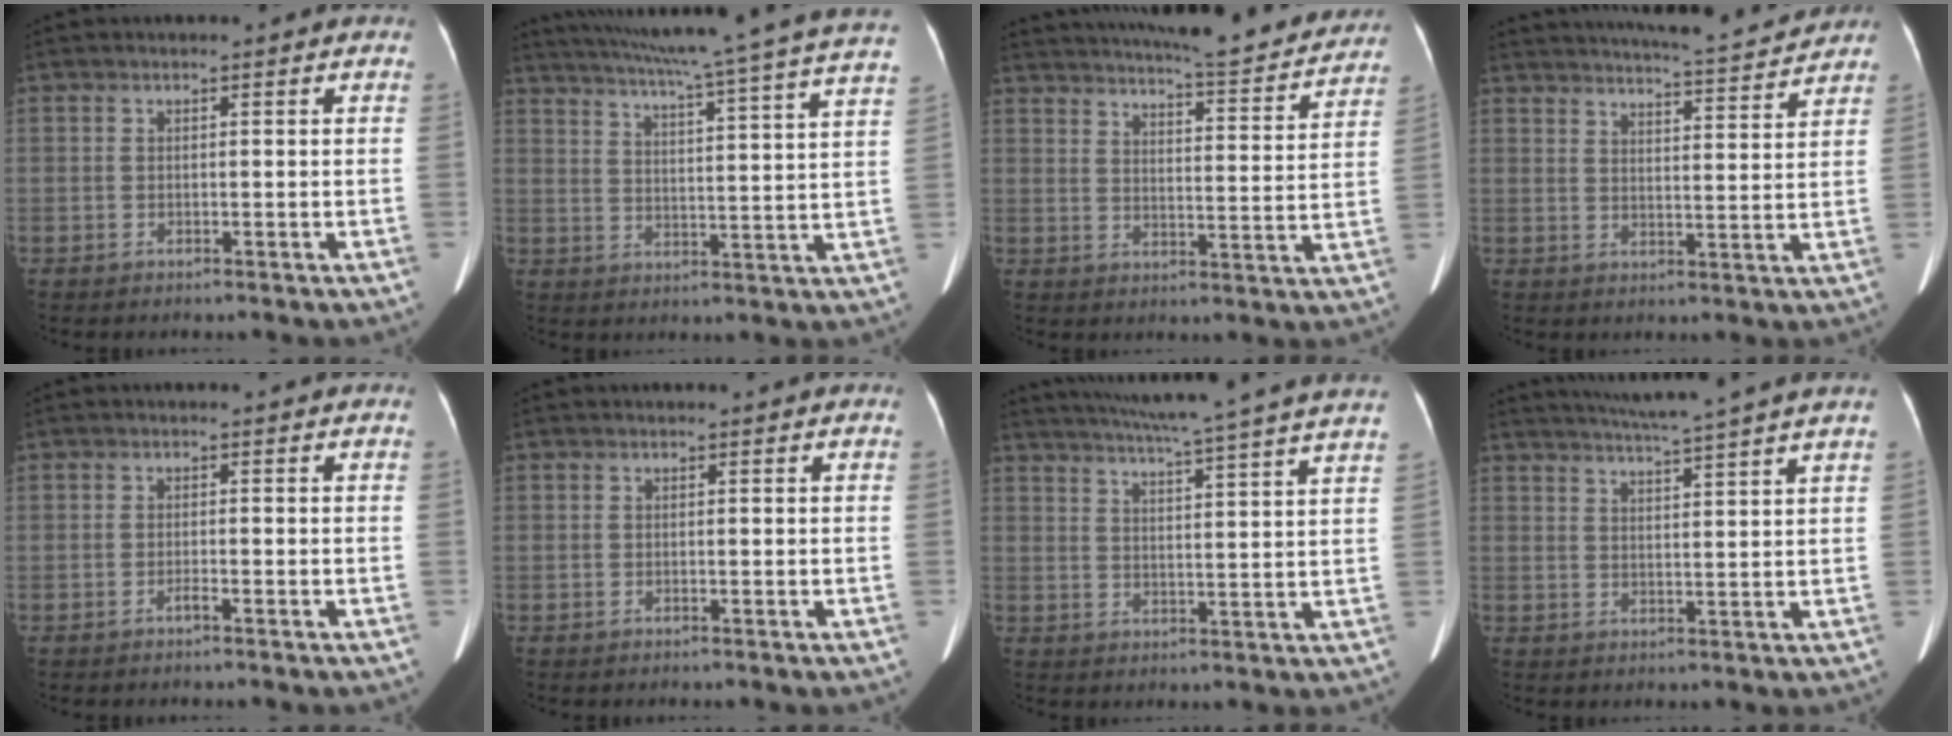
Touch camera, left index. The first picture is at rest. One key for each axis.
{"total": 26.2, "fx": 22.6, "fy": -1.3, "fz": 13.3, "tx": -0.223, "ty": -0.039, "tz": 0.290}
{"total": 21.1, "fx": 19.3, "fy": 2.2, "fz": 8.2, "tx": -0.129, "ty": -0.029, "tz": 0.245}
{"total": 13.5, "fx": 12.8, "fy": 0.7, "fz": 4.0, "tx": -0.067, "ty": -0.008, "tz": 0.168}
{"total": 0.7, "fx": -0.7, "fy": -0.1, "fz": 0.3, "tx": -0.008, "ty": -0.003, "tz": -0.013}
{"total": 0.0}
{"total": 20.6, "fx": 18.1, "fy": -1.7, "fz": 9.8, "tx": -0.166, "ty": -0.024, "tz": 0.232}
{"total": 11.0, "fx": 9.6, "fy": -1.9, "fz": 5.1, "tx": -0.086, "ty": 0.000, "tz": 0.126}